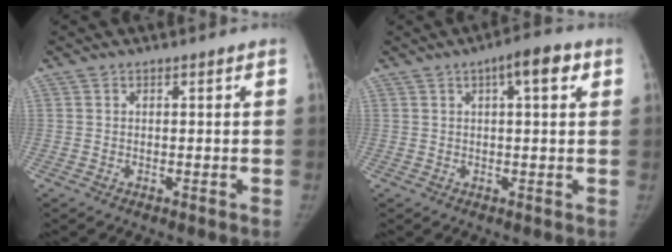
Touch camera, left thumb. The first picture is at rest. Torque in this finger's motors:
{"motor_torque": [-0.14, 0.05, 0.49, -0.05, 0.02]}